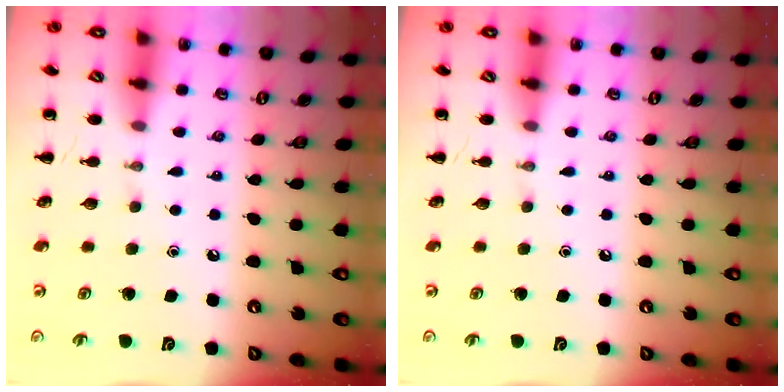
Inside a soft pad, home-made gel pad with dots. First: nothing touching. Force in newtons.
{"total": 0.0}